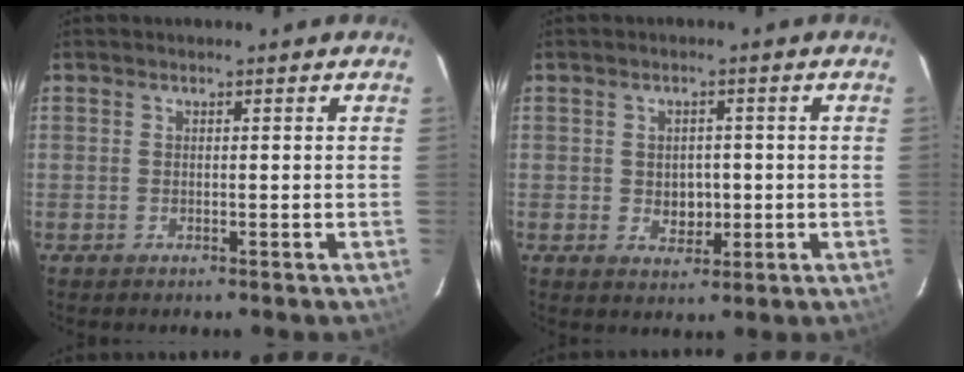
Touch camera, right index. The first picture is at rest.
{"total": 3.9, "force": [-0.3, 3.2, 2.1], "torque": [-0.034, 0.000, 0.001]}